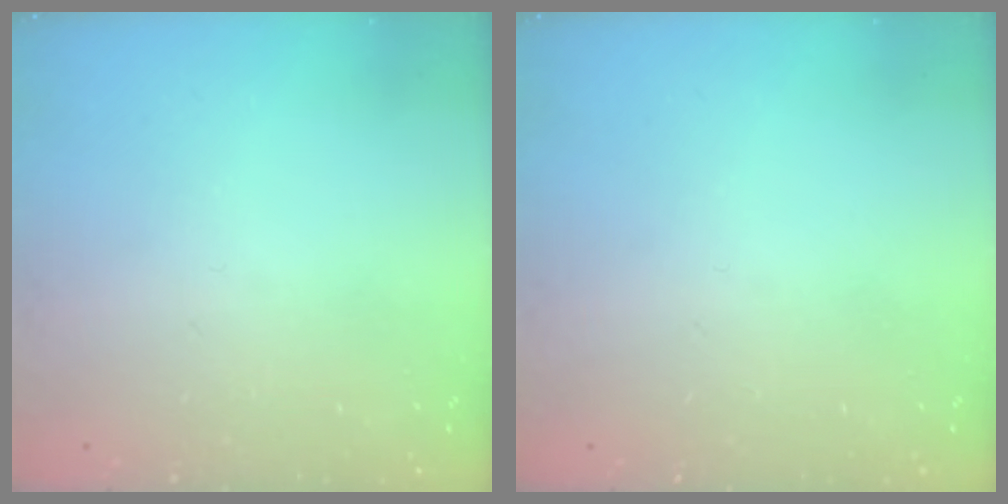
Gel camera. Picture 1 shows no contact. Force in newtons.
{"total": 0.0}